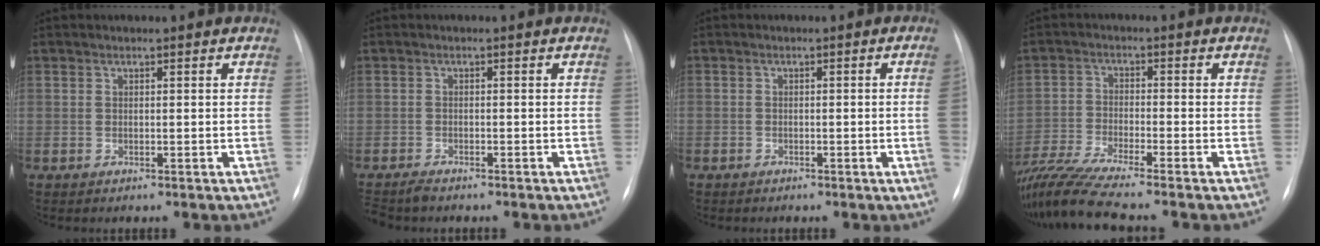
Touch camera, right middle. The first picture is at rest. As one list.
[{"total": 2.6, "force": [-2.5, 0.3, 0.9], "torque": [-0.016, -0.008, -0.041]}, {"total": 2.2, "force": [-0.7, -0.4, 2.1], "torque": [-0.031, -0.001, -0.016]}, {"total": 9.8, "force": [-8.5, -1.5, 4.5], "torque": [-0.084, -0.024, -0.153]}]